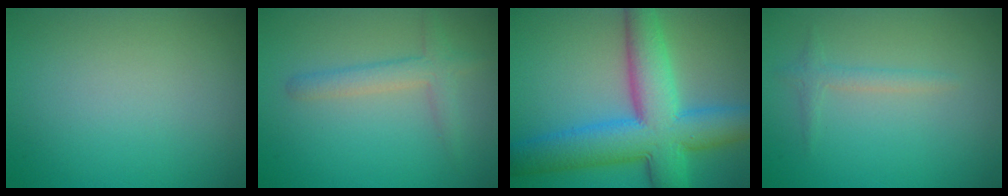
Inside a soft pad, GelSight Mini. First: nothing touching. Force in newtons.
{"total": 2.5, "press": 2.5, "slide": 0.2}
{"total": 10.7, "press": 10.7, "slide": 0.3}
{"total": 1.3, "press": 1.3, "slide": 0.0}